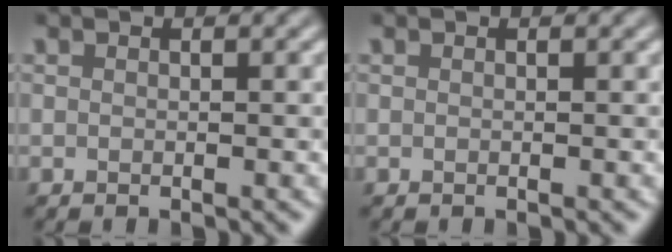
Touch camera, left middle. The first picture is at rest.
{"total": 0.0}